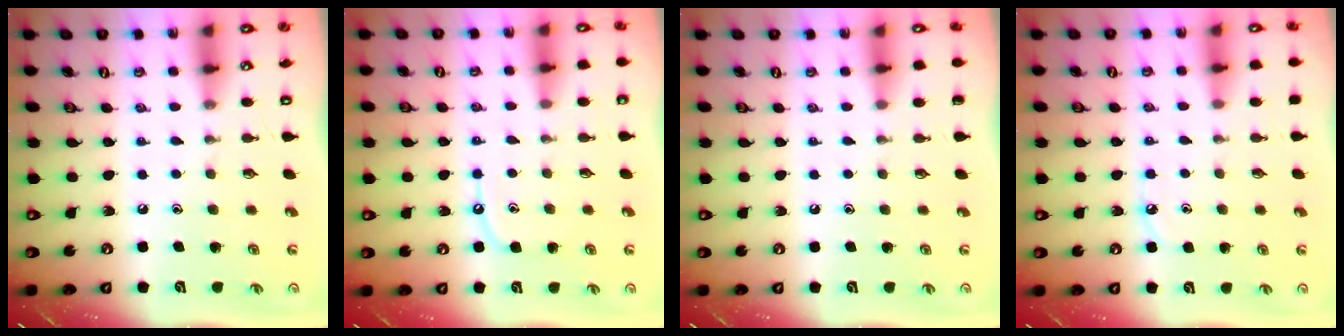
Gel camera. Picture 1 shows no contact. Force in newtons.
{"total": 6.0, "press": 5.9, "slide": 0.6}
{"total": 0.0}
{"total": 4.6, "press": 4.6, "slide": 0.3}